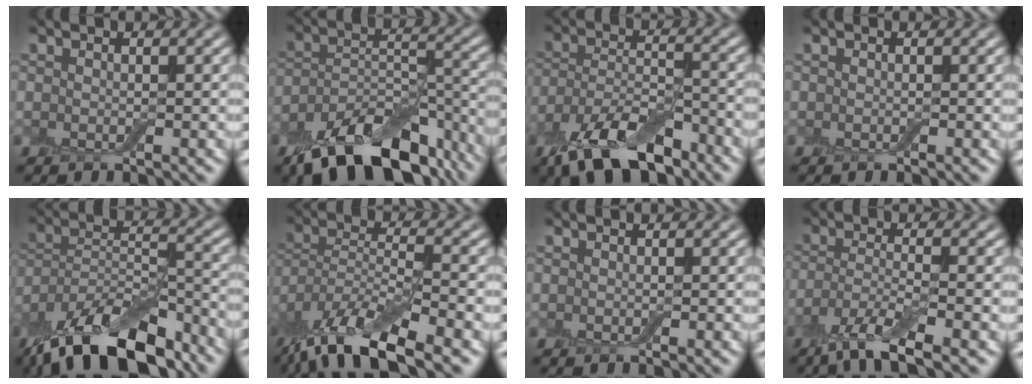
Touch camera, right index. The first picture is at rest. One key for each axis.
{"total": 13.4, "fx": -9.5, "fy": 6.2, "fz": 7.2, "tx": -0.133, "ty": 0.003, "tz": -0.162}
{"total": 9.6, "fx": -6.7, "fy": 3.8, "fz": 5.6, "tx": -0.100, "ty": -0.006, "tz": -0.131}
{"total": 0.0}
{"total": 13.2, "fx": -10.0, "fy": 5.0, "fz": 7.0, "tx": -0.132, "ty": 0.011, "tz": -0.176}
{"total": 10.7, "fx": -7.6, "fy": 2.9, "fz": 6.9, "tx": -0.119, "ty": 0.003, "tz": -0.149}
{"total": 0.0}
{"total": 5.0, "fx": -3.3, "fy": 1.1, "fz": 3.7, "tx": -0.073, "ty": -0.010, "tz": -0.071}